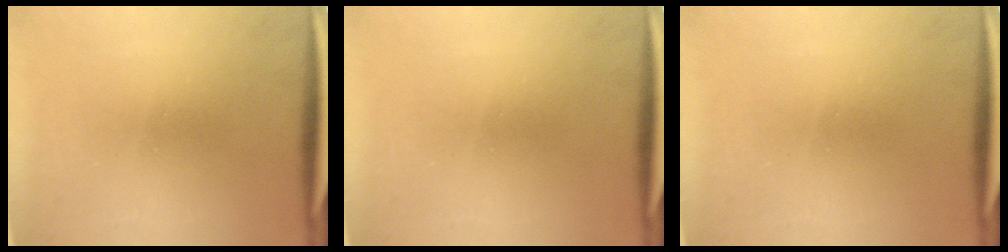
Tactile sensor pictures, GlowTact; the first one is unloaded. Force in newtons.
{"total": 0.0}
{"total": 0.0}